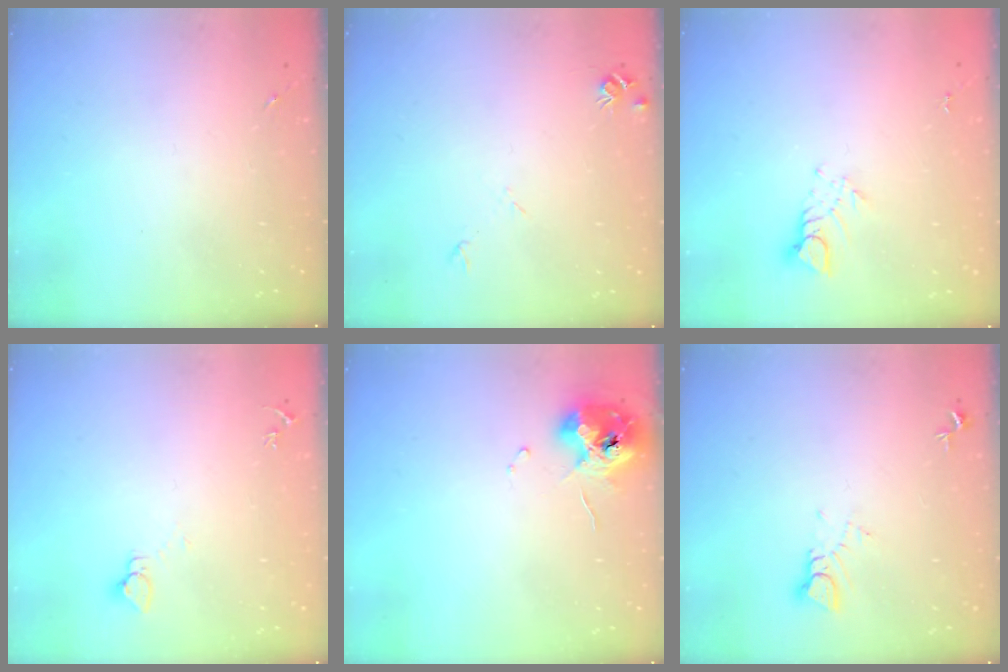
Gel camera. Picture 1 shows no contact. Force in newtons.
{"total": 5.5, "press": 5.5, "slide": 0.7}
{"total": 5.1, "press": 5.0, "slide": 0.3}
{"total": 2.7, "press": 2.7, "slide": 0.1}
{"total": 11.0, "press": 11.0, "slide": 1.1}
{"total": 3.7, "press": 3.7, "slide": 0.3}